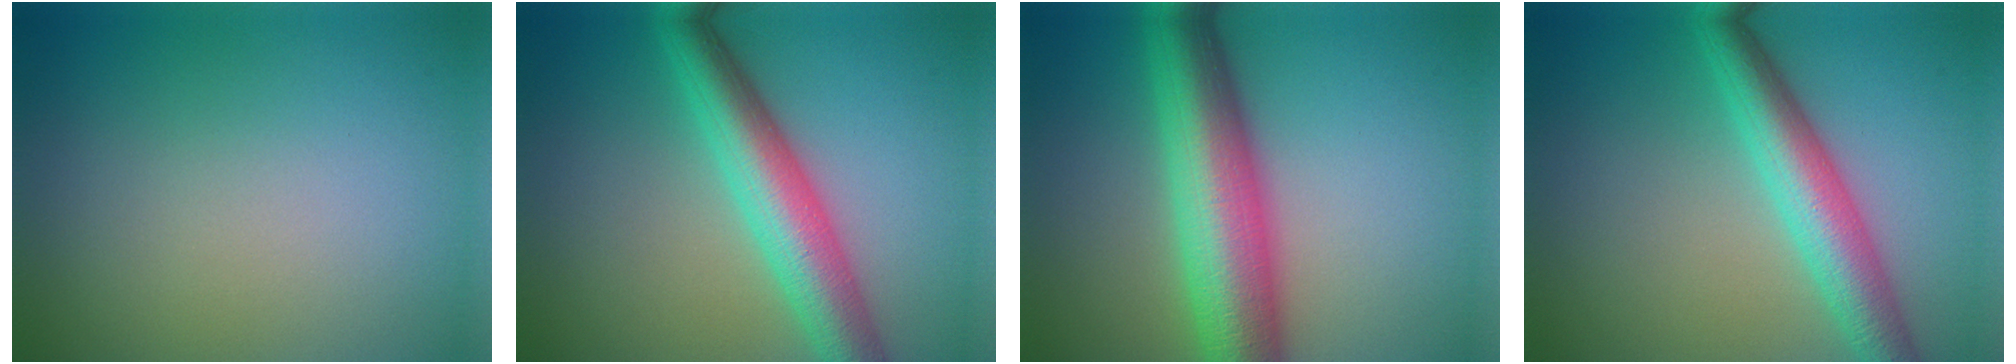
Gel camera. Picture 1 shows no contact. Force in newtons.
{"total": 6.3, "press": 6.3, "slide": 0.2}
{"total": 9.6, "press": 9.6, "slide": 0.2}
{"total": 5.4, "press": 5.4, "slide": 0.1}